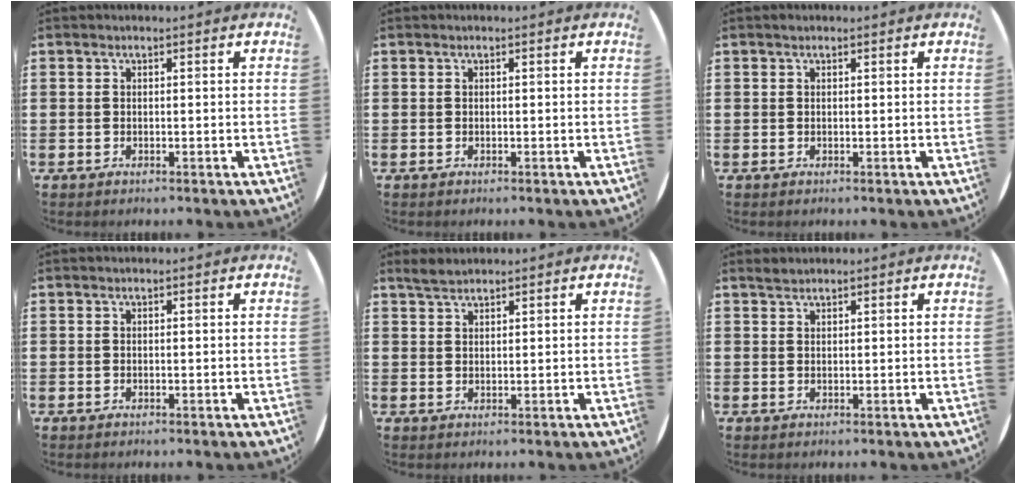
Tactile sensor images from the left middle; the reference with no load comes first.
{"total": 0.0}
{"total": 0.0}
{"total": 0.0}
{"total": 2.0, "force": [1.9, 0.4, 0.5], "torque": [-0.013, 0.004, 0.036]}
{"total": 1.0, "force": [1.0, 0.1, 0.0], "torque": [-0.002, 0.001, 0.020]}